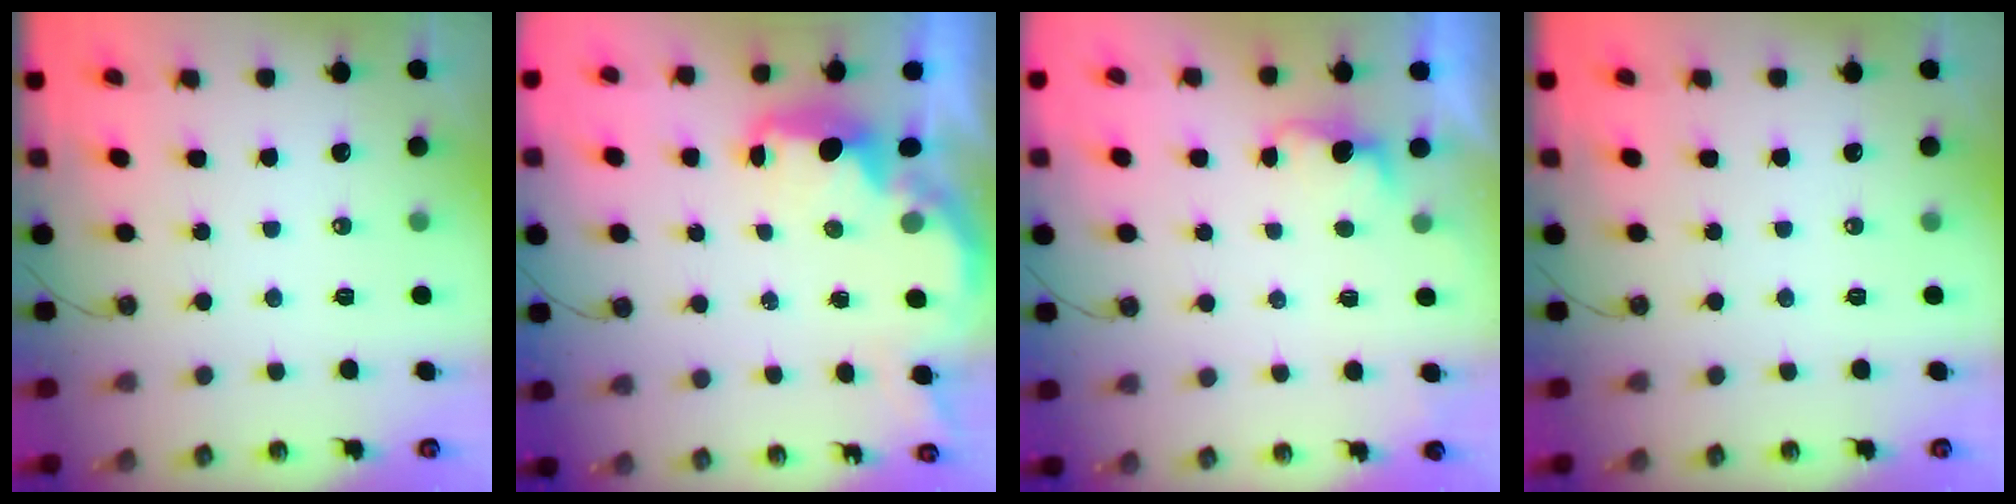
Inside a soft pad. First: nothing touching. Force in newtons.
{"total": 3.6, "press": 3.6, "slide": 0.4}
{"total": 2.1, "press": 2.0, "slide": 0.9}
{"total": 0.0}